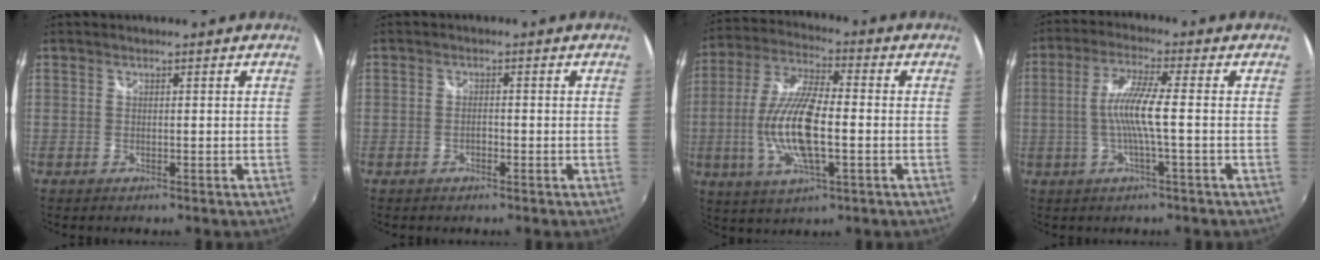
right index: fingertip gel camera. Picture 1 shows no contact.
{"total": 1.1, "force": [-0.6, 0.6, 0.7], "torque": [-0.014, 0.001, -0.012]}
{"total": 14.5, "force": [-2.3, 4.4, 13.6], "torque": [-0.277, -0.004, -0.045]}
{"total": 7.4, "force": [-1.0, -0.2, 7.3], "torque": [-0.151, 0.001, -0.018]}